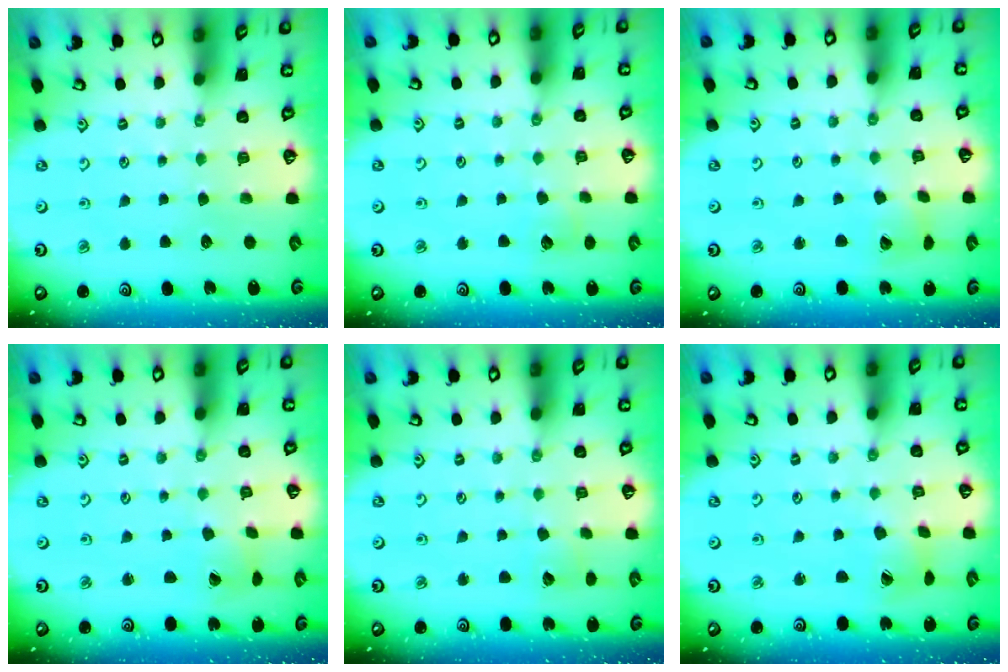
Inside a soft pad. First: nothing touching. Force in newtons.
{"total": 4.8, "press": 4.7, "slide": 0.4}
{"total": 5.4, "press": 5.3, "slide": 0.6}
{"total": 1.4, "press": 1.4, "slide": 0.2}
{"total": 3.5, "press": 3.5, "slide": 0.4}
{"total": 5.3, "press": 5.2, "slide": 0.5}